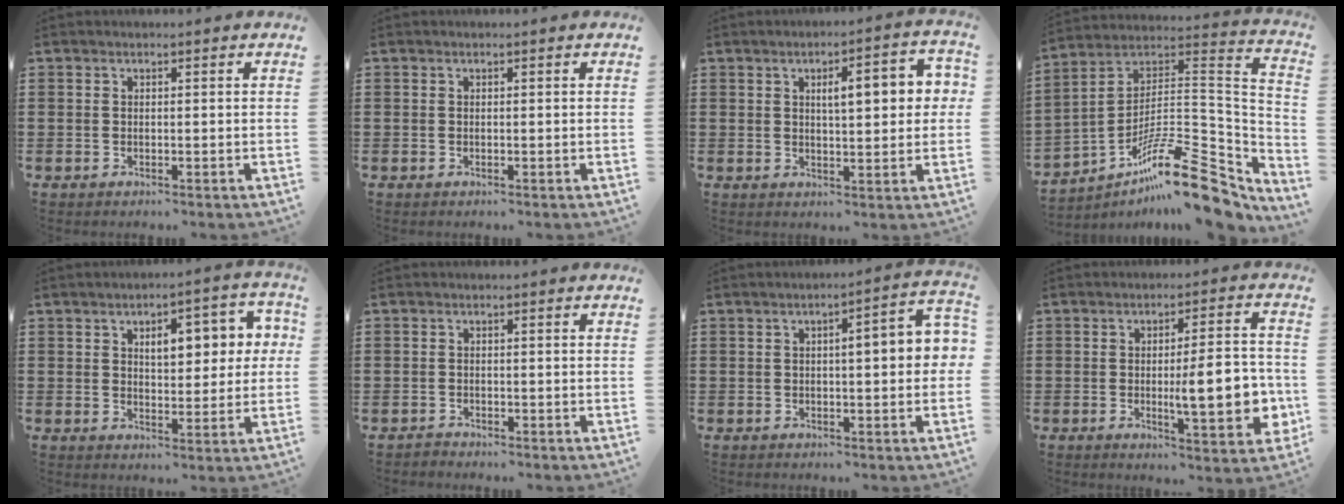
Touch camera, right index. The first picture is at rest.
{"total": 0.0}
{"total": 6.2, "force": [1.4, 1.9, 5.8], "torque": [-0.088, -0.002, 0.014]}
{"total": 17.2, "force": [-11.9, 4.1, 11.7], "torque": [-0.172, 0.029, -0.211]}
{"total": 7.0, "force": [2.0, 3.7, 5.6], "torque": [-0.079, -0.003, 0.022]}
{"total": 0.9, "force": [-0.9, 0.2, -0.1], "torque": [0.001, 0.005, -0.020]}
{"total": 4.6, "force": [0.0, 0.8, 4.5], "torque": [-0.065, -0.001, -0.008]}
{"total": 10.8, "force": [-1.7, 3.1, 10.2], "torque": [-0.133, -0.010, -0.027]}